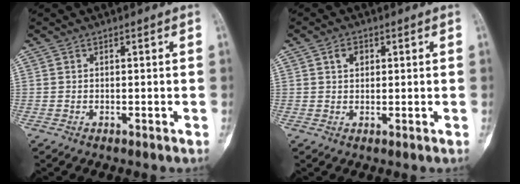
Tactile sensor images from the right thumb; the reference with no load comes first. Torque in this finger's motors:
{"motor_torque": [-0.03, 0.02, 0.08, -0.08, 0.01]}